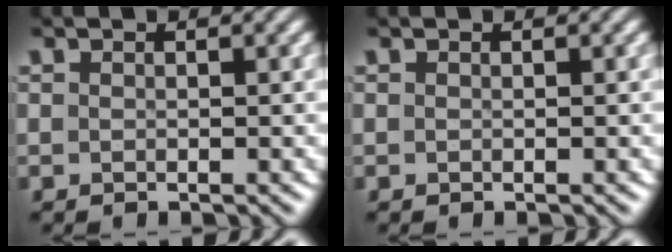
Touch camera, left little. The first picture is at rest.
{"total": 0.0}